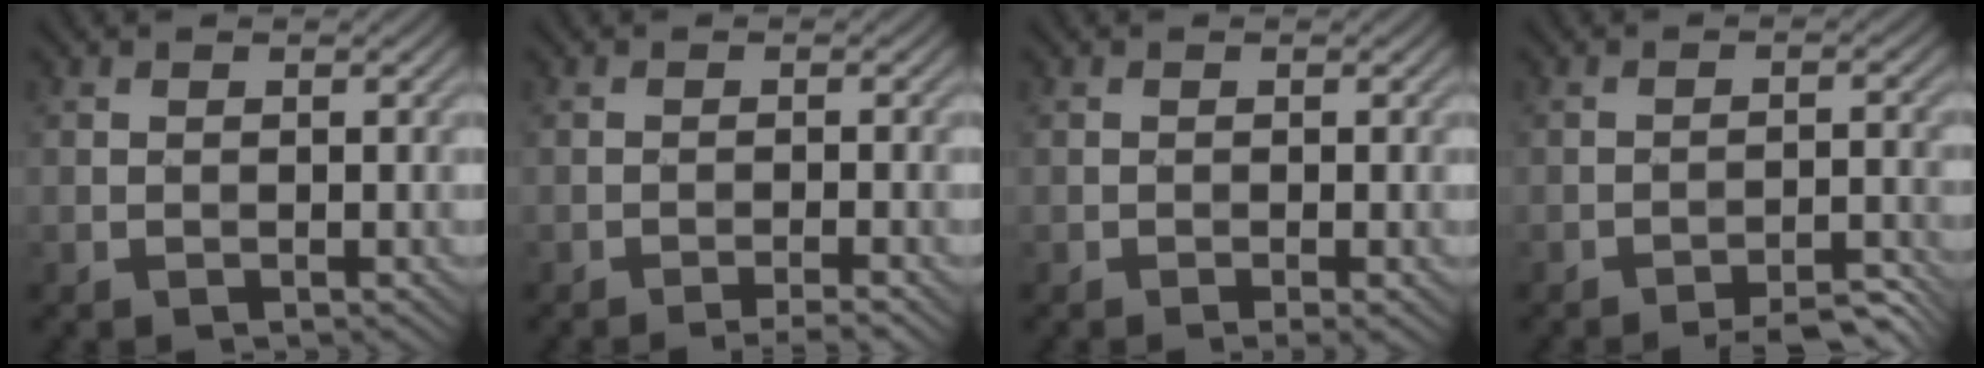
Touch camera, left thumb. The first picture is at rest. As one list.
[{"total": 1.6, "force": [-1.2, -0.5, 0.9], "torque": [-0.021, 0.004, -0.027]}, {"total": 0.6, "force": [-0.2, 0.0, 0.6], "torque": [-0.010, -0.001, -0.004]}, {"total": 3.9, "force": [-3.5, 0.0, 1.5], "torque": [-0.028, 0.013, -0.053]}]